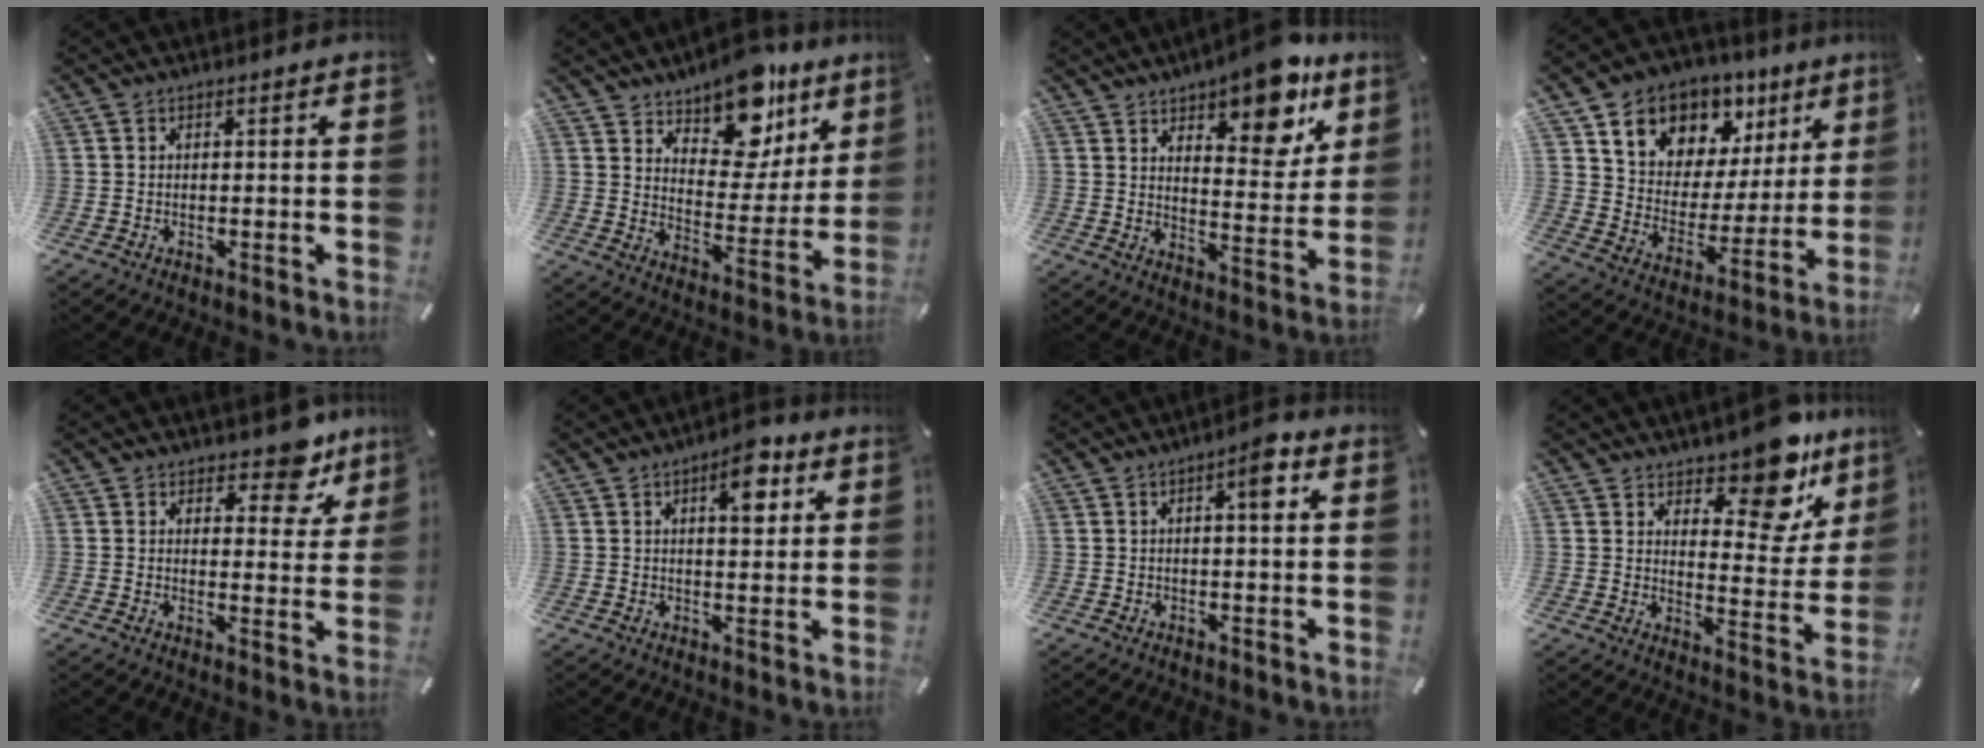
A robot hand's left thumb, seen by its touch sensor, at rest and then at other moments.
{"total": 16.0, "force": [12.8, 7.9, 5.5], "torque": [-0.071, -0.109, 0.225]}
{"total": 13.0, "force": [9.7, 5.4, 6.8], "torque": [-0.069, -0.075, 0.164]}
{"total": 10.8, "force": [7.6, 7.6, 0.8], "torque": [-0.019, -0.080, 0.138]}
{"total": 8.8, "force": [6.7, 4.4, 3.7], "torque": [-0.024, -0.052, 0.112]}
{"total": 8.4, "force": [3.8, 4.0, 6.4], "torque": [-0.075, -0.014, 0.057]}
{"total": 4.7, "force": [1.4, 1.2, 4.4], "torque": [-0.065, -0.001, 0.014]}
{"total": 13.9, "force": [10.9, 6.3, 6.0], "torque": [-0.059, -0.104, 0.187]}